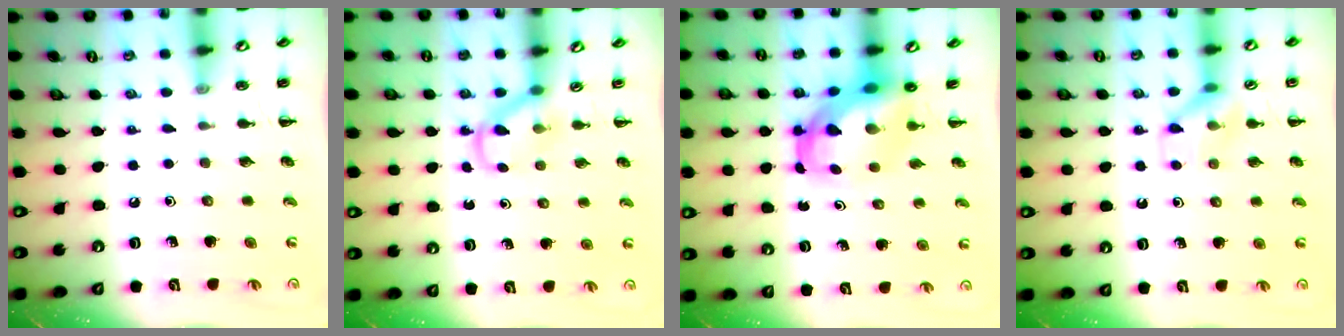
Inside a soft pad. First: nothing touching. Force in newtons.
{"total": 3.6, "press": 3.5, "slide": 1.1}
{"total": 5.6, "press": 5.5, "slide": 1.5}
{"total": 8.4, "press": 8.4, "slide": 0.3}